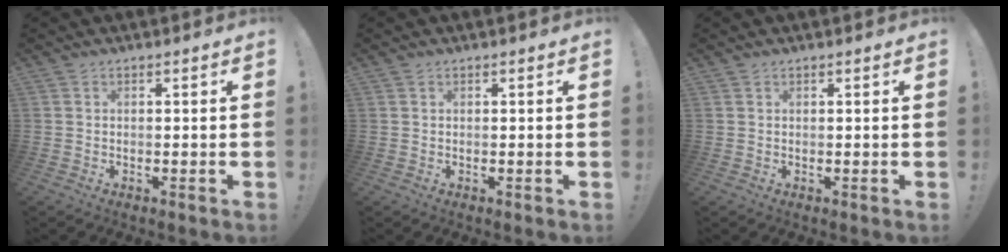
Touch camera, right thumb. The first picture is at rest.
{"total": 0.0}
{"total": 0.0}